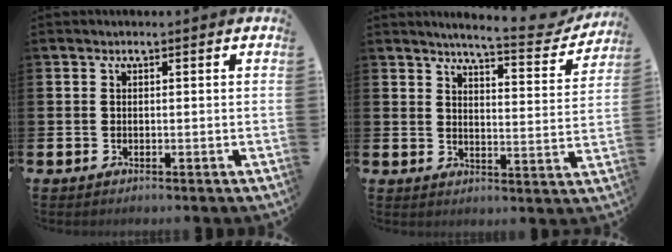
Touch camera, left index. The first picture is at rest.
{"total": 6.1, "force": [5.7, 0.6, 2.1], "torque": [-0.045, -0.043, 0.090]}